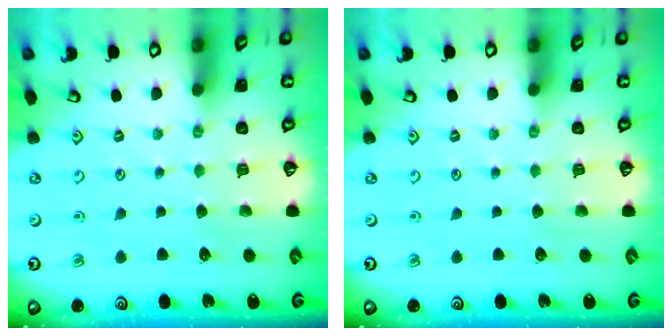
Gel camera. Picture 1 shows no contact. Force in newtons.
{"total": 0.0}